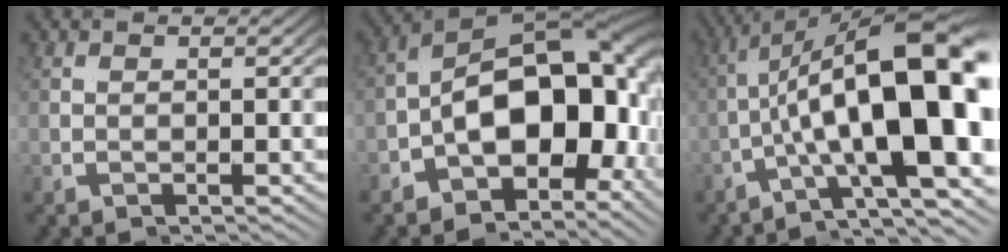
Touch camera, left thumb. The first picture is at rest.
{"total": 17.5, "force": [-2.6, 9.7, 14.3], "torque": [-0.229, -0.019, -0.044]}
{"total": 14.6, "force": [-1.8, 4.7, 13.6], "torque": [-0.203, 0.006, -0.041]}